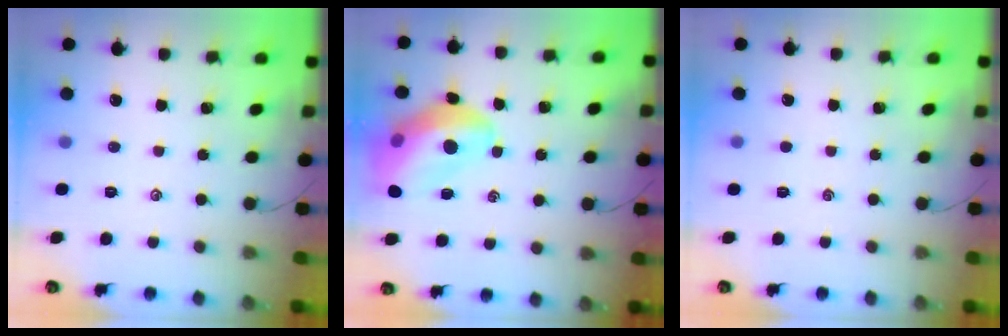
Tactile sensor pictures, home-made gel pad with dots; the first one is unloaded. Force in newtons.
{"total": 17.9, "press": 17.6, "slide": 3.3}
{"total": 0.0}